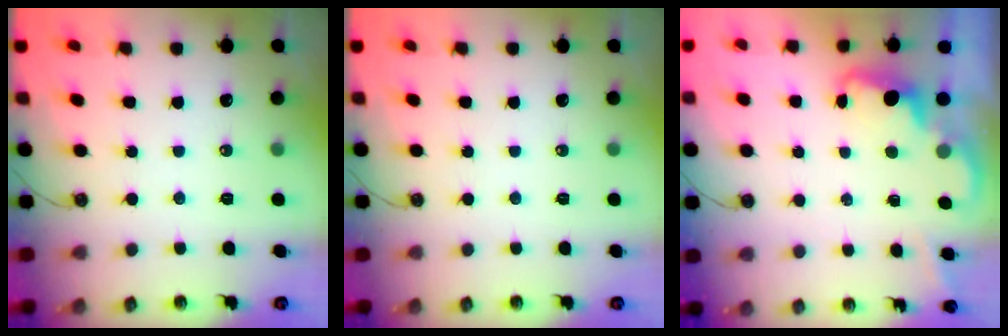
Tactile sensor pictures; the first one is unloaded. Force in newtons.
{"total": 0.0}
{"total": 2.1, "press": 2.0, "slide": 0.6}